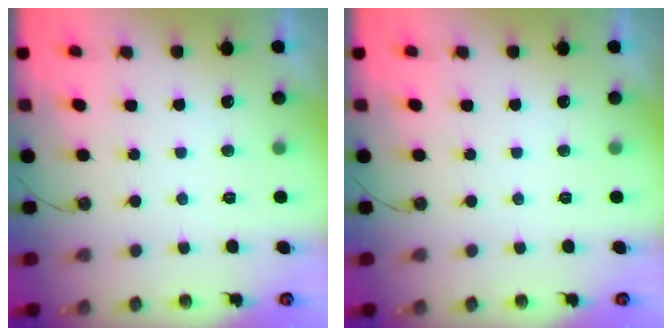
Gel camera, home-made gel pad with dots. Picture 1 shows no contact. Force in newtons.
{"total": 0.0}